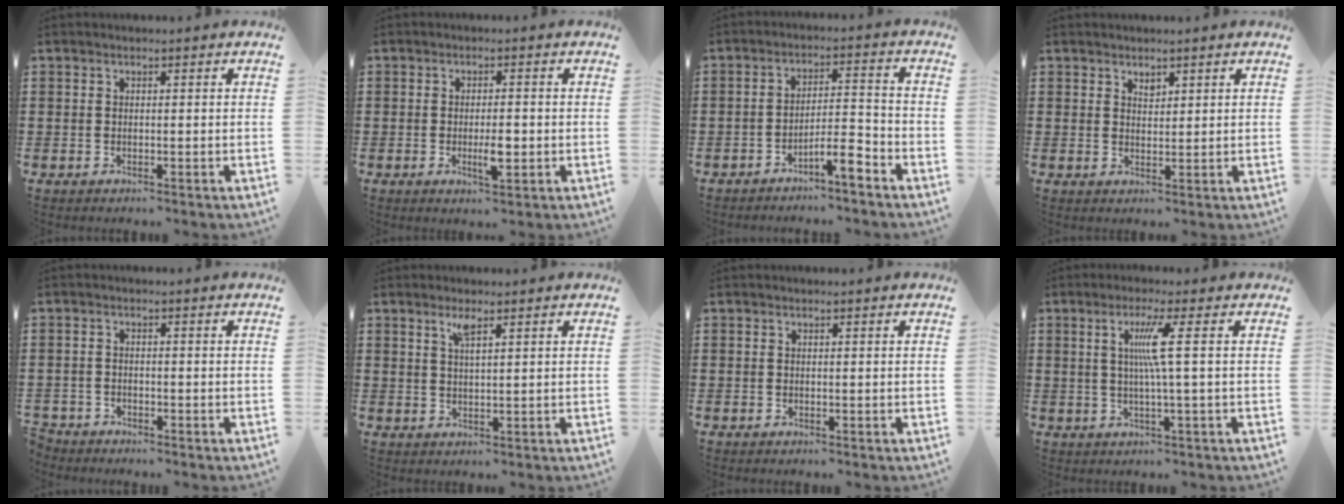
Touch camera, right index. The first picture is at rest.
{"total": 3.9, "force": [-0.8, 1.1, 3.6], "torque": [-0.069, -0.001, -0.016]}
{"total": 5.4, "force": [-4.1, 0.7, 3.4], "torque": [-0.059, 0.004, -0.077]}
{"total": 1.6, "force": [1.3, 0.8, 0.4], "torque": [-0.003, -0.001, 0.024]}
{"total": 1.7, "force": [-1.7, 0.3, -0.1], "torque": [-0.004, 0.002, -0.039]}
{"total": 2.3, "force": [1.5, 0.2, 1.8], "torque": [-0.039, 0.001, 0.026]}
{"total": 0.0}
{"total": 5.4, "force": [0.8, -0.8, 5.3], "torque": [-0.112, -0.009, 0.003]}